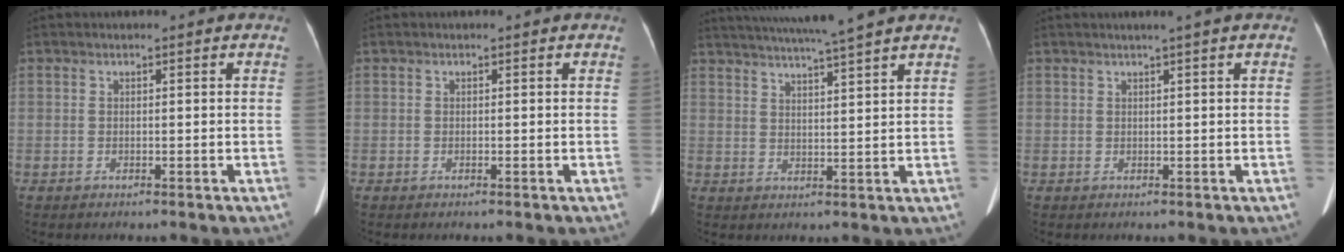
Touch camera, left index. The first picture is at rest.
{"total": 0.0}
{"total": 11.9, "force": [10.3, -1.6, 5.6], "torque": [-0.095, 0.003, 0.148]}
{"total": 1.6, "force": [1.1, -0.5, 1.0], "torque": [-0.018, 0.000, 0.023]}